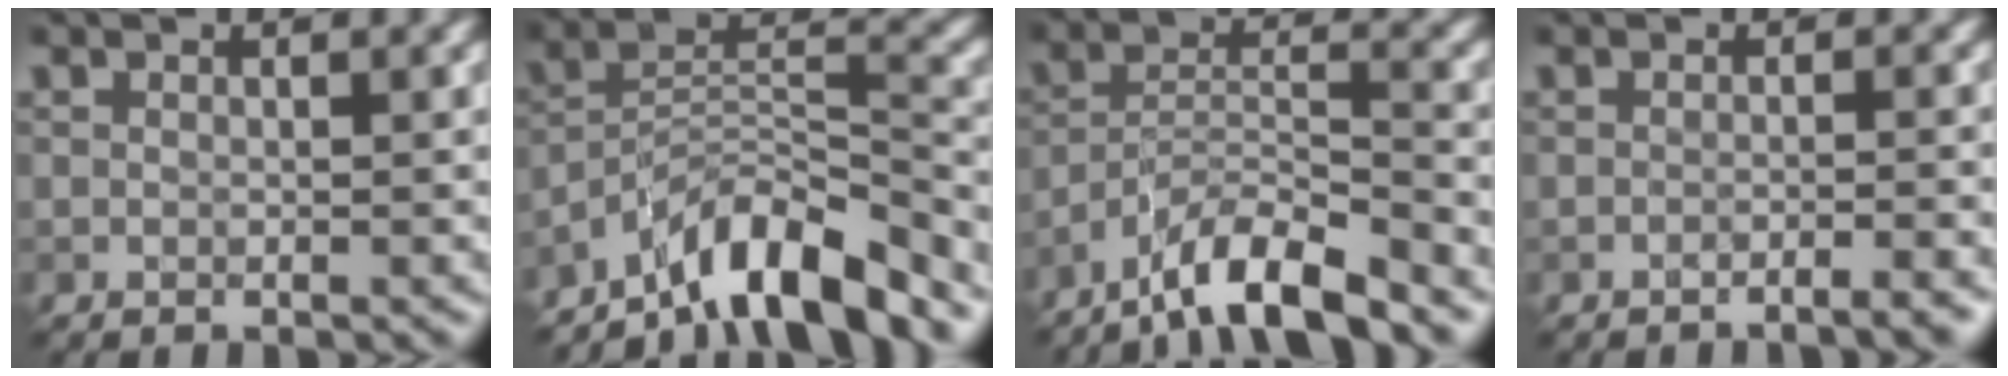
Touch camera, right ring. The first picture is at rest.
{"total": 8.6, "force": [-7.1, 1.8, 4.5], "torque": [-0.061, 0.011, -0.134]}
{"total": 7.6, "force": [-6.2, 1.1, 4.2], "torque": [-0.068, 0.008, -0.115]}
{"total": 2.8, "force": [-2.4, 0.4, 1.5], "torque": [-0.011, 0.011, -0.036]}